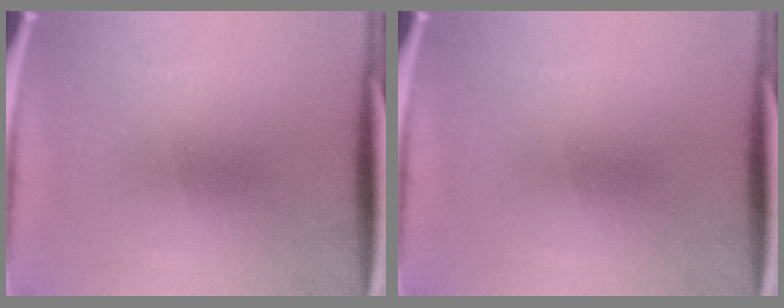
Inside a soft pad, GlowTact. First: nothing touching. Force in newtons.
{"total": 0.0}